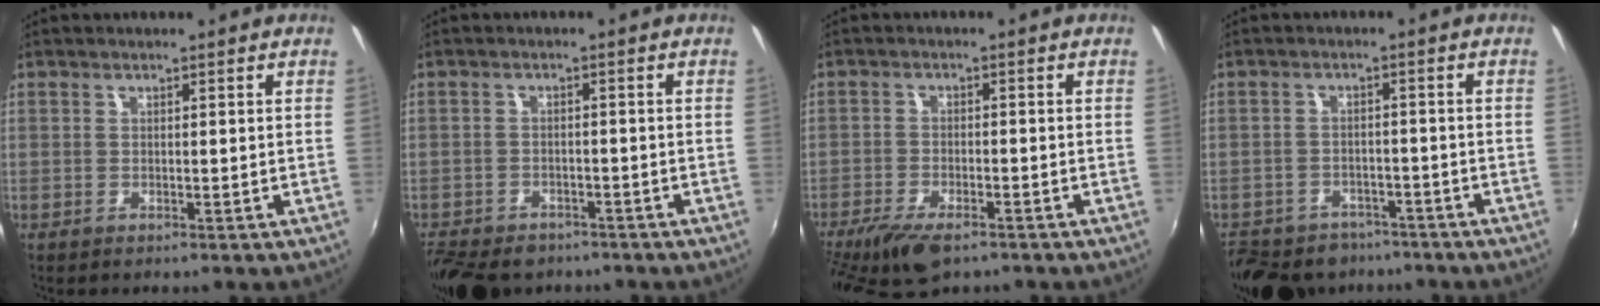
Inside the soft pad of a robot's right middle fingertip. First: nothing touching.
{"total": 10.9, "force": [-8.3, 5.6, 4.3], "torque": [-0.116, -0.022, -0.133]}
{"total": 10.2, "force": [-7.2, 3.8, 6.1], "torque": [-0.141, -0.028, -0.127]}
{"total": 14.6, "force": [-11.0, 8.3, 5.1], "torque": [-0.137, 0.002, -0.155]}